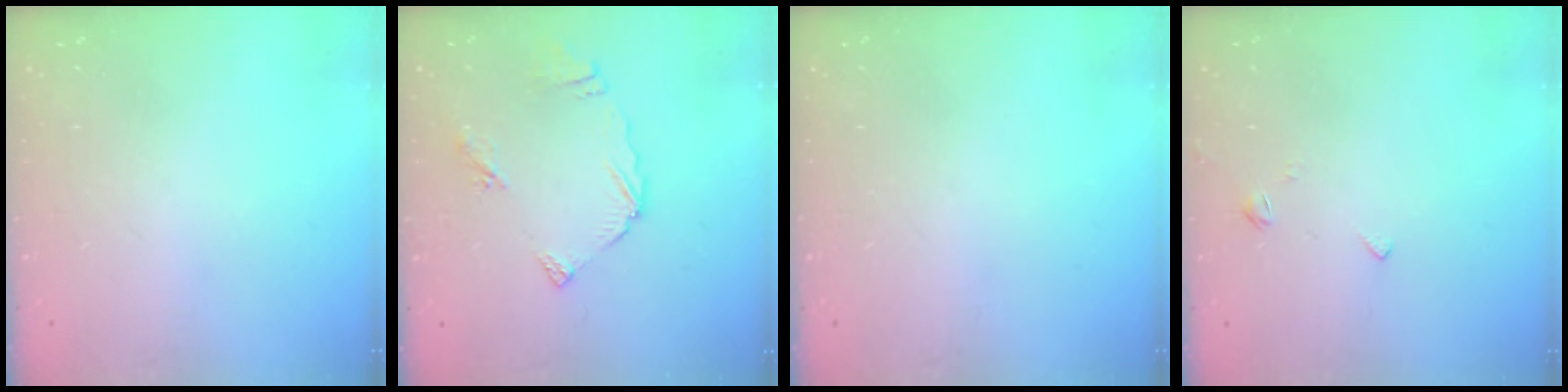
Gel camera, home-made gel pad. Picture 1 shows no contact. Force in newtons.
{"total": 8.2, "press": 8.1, "slide": 0.9}
{"total": 0.0}
{"total": 2.7, "press": 2.7, "slide": 0.5}